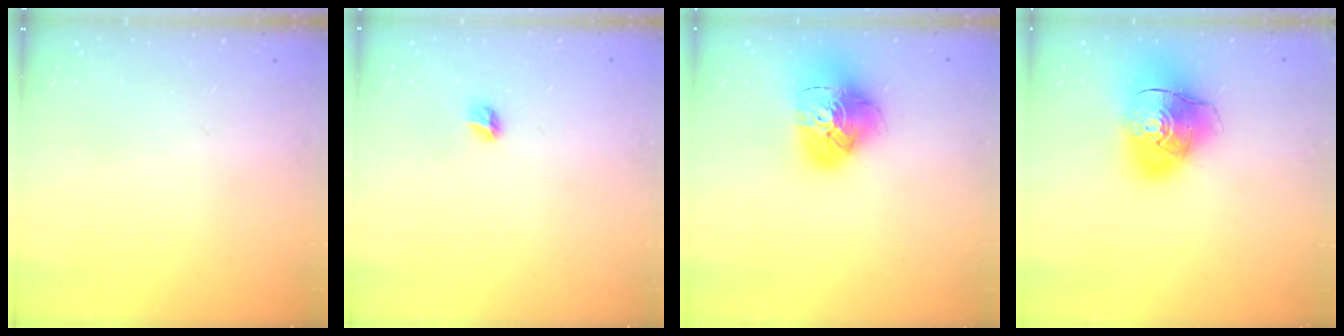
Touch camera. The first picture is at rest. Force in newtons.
{"total": 4.4, "press": 4.4, "slide": 0.5}
{"total": 17.2, "press": 17.0, "slide": 1.9}
{"total": 14.8, "press": 14.7, "slide": 2.1}